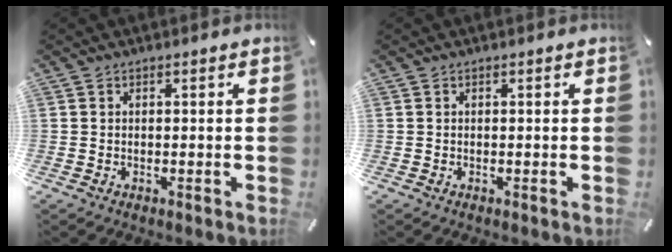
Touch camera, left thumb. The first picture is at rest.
{"total": 0.0}